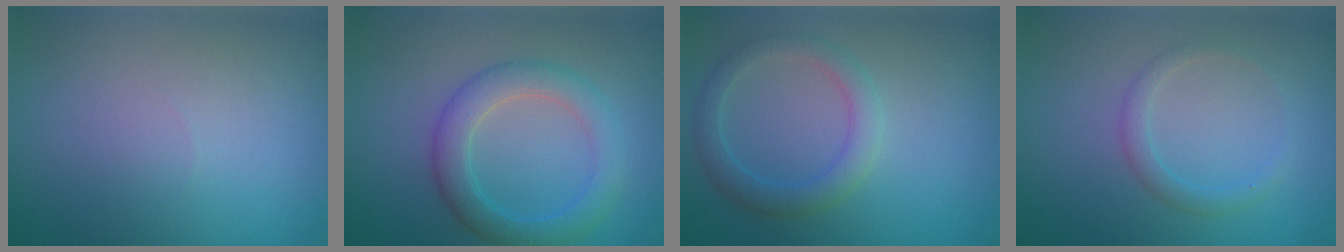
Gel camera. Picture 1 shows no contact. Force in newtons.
{"total": 4.2, "press": 4.2, "slide": 0.1}
{"total": 2.9, "press": 2.9, "slide": 0.2}
{"total": 1.5, "press": 1.5, "slide": 0.1}